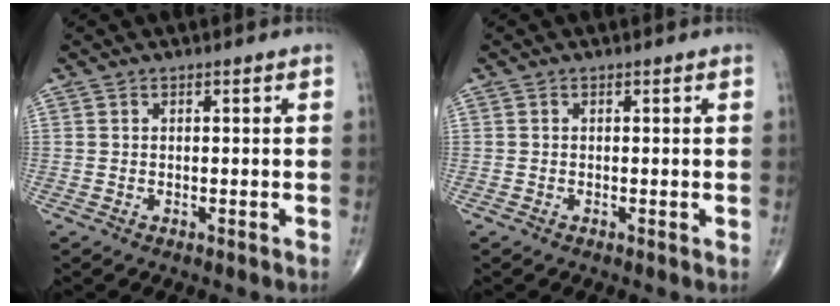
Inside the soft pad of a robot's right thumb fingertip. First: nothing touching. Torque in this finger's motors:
{"motor_torque": [0.35, -0.01, -0.15, -0.23, 0.00]}